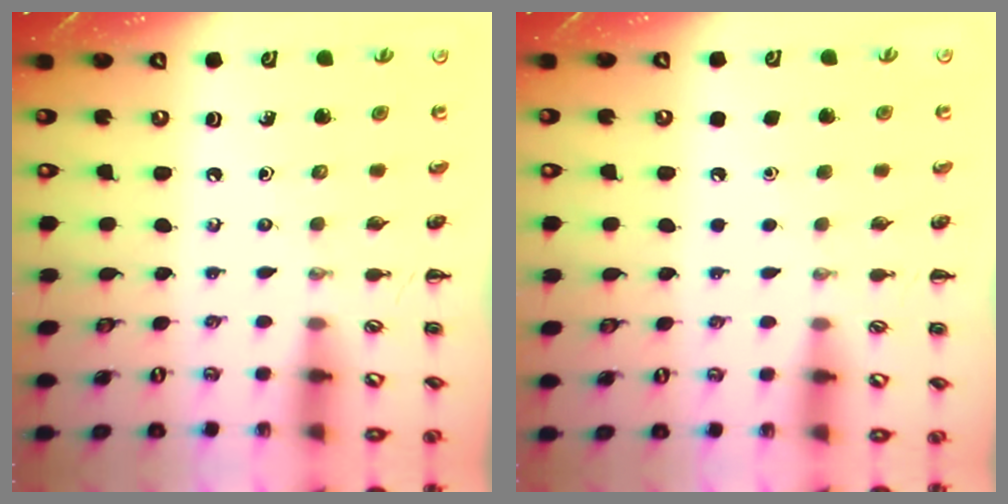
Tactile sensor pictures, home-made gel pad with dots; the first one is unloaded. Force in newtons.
{"total": 1.6, "press": 1.6, "slide": 0.1}